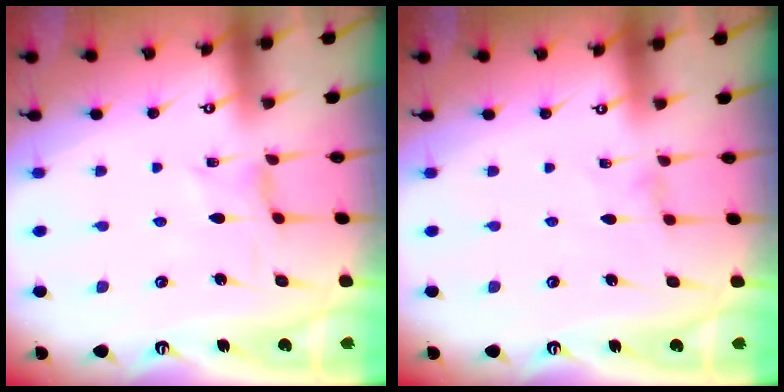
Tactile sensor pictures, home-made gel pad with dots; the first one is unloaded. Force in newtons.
{"total": 0.8, "press": 0.8, "slide": 0.2}